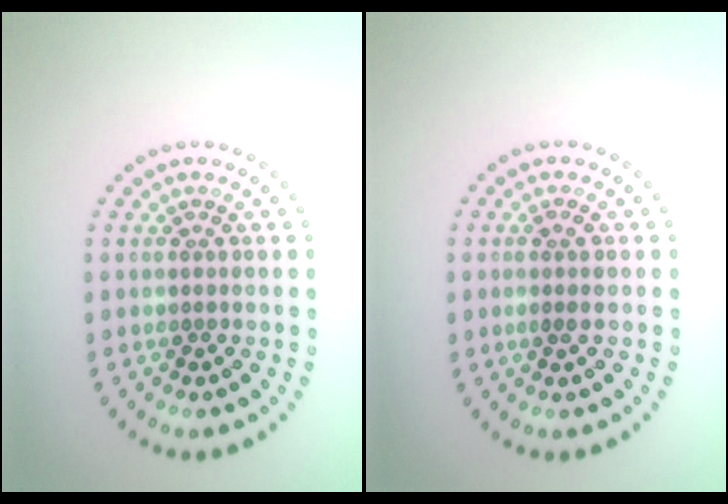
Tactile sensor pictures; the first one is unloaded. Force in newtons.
{"total": 1.1, "press": 1.0, "slide": 0.5}